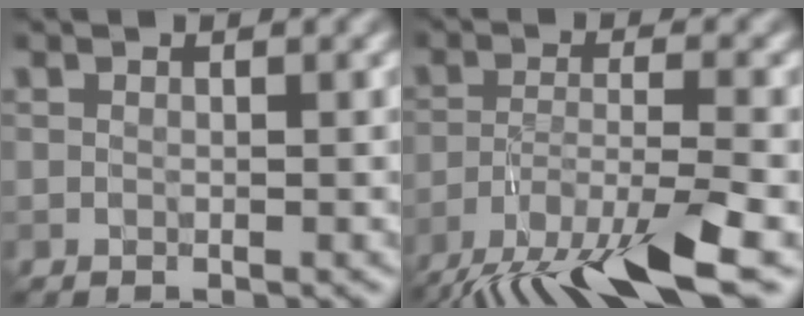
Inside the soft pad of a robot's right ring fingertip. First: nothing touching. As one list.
[{"total": 9.5, "force": [-6.8, 2.2, 6.3], "torque": [-0.119, -0.014, -0.125]}]